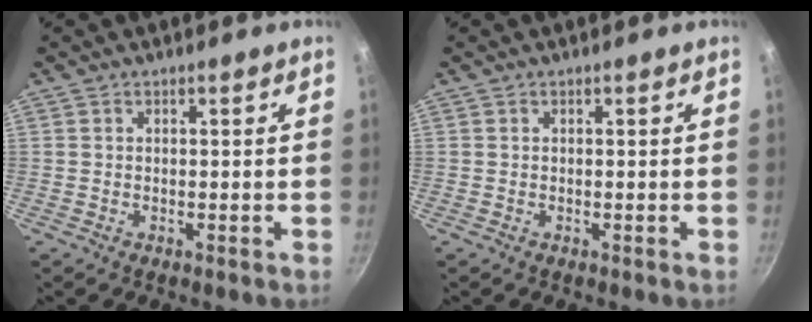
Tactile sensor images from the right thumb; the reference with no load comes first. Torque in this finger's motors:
{"motor_torque": [0.00, 0.00, 0.01, 0.01, 0.01]}